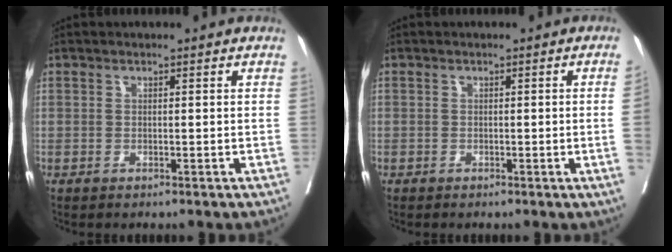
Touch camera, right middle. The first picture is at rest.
{"total": 1.6, "force": [-0.3, -0.5, 1.5], "torque": [-0.020, -0.004, -0.003]}